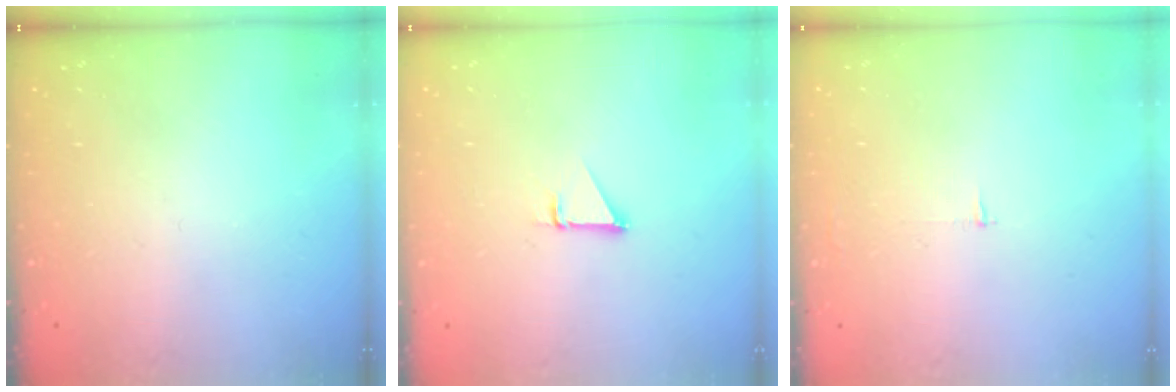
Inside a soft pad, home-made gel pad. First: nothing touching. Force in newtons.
{"total": 0.9, "press": 0.9, "slide": 0.1}
{"total": 2.5, "press": 2.5, "slide": 0.2}